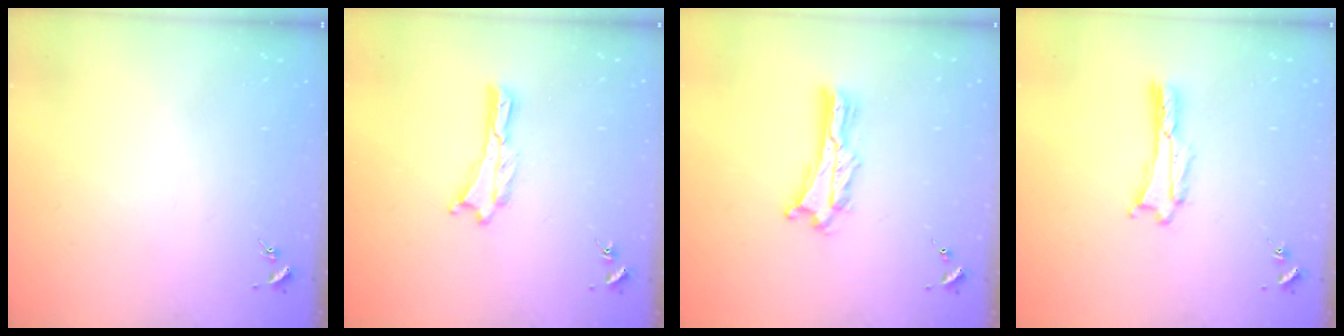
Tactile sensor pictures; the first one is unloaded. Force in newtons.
{"total": 0.0}
{"total": 2.7, "press": 2.7, "slide": 0.3}
{"total": 0.0}